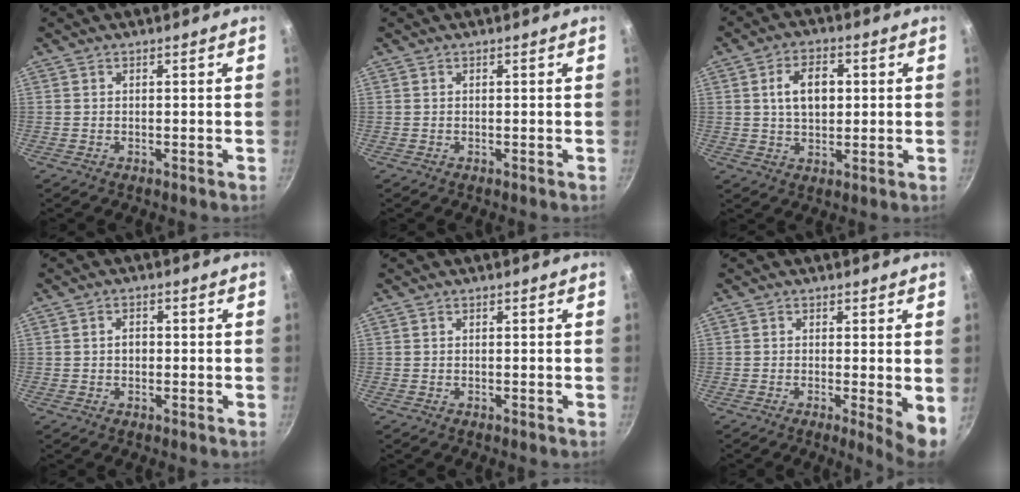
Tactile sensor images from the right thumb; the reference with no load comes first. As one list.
[{"total": 0.0}, {"total": 8.1, "force": [1.4, 5.1, 6.2], "torque": [-0.087, 0.005, 0.022]}, {"total": 2.0, "force": [-0.1, 1.5, 1.3], "torque": [-0.014, 0.006, -0.001]}, {"total": 0.0}, {"total": 5.4, "force": [-0.4, 1.0, 5.3], "torque": [-0.071, -0.016, -0.006]}]